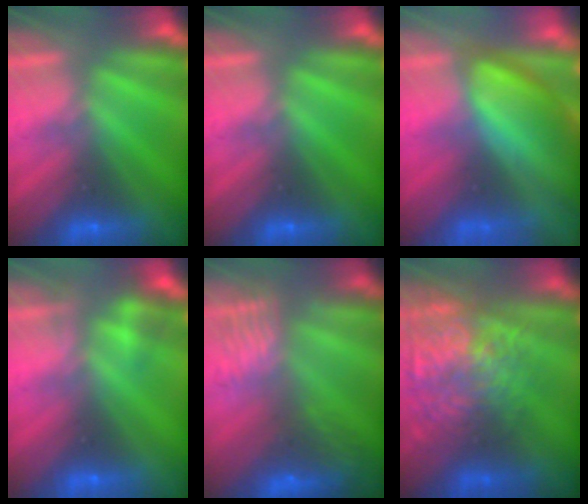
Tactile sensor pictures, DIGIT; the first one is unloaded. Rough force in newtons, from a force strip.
{"total": 0.0}
{"total": 11.4}
{"total": 2.3}
{"total": 8.5}
{"total": 14.6}